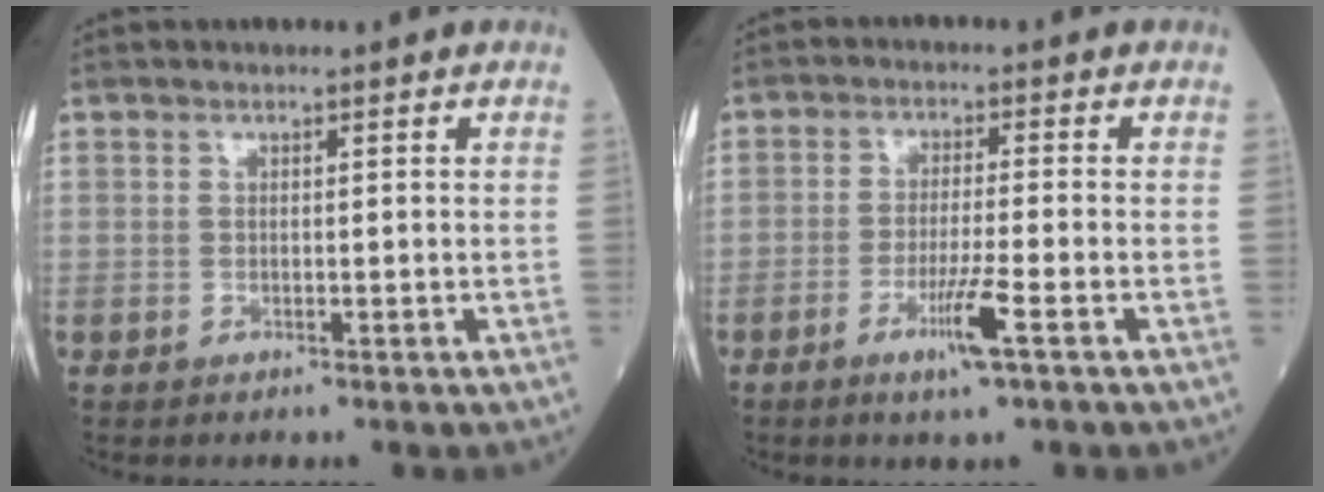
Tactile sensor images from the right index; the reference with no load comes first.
{"total": 5.6, "force": [-2.7, -0.4, 4.9], "torque": [-0.093, -0.012, -0.051]}